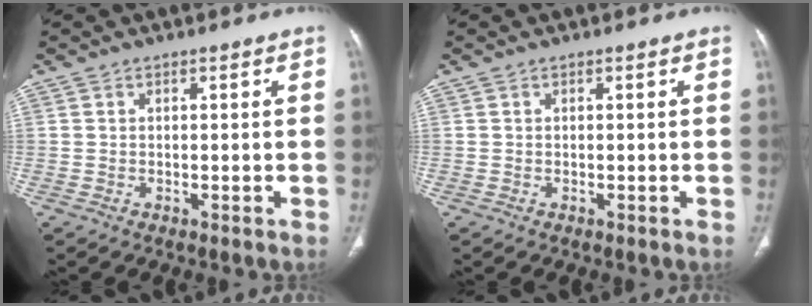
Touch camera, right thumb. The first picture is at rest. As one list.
[{"total": 0.0}]